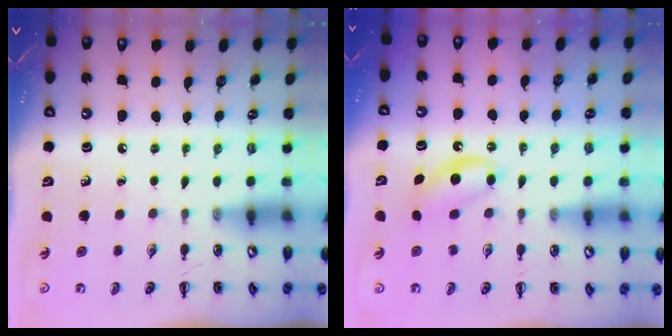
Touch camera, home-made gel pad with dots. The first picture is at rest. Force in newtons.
{"total": 5.1, "press": 5.0, "slide": 1.1}